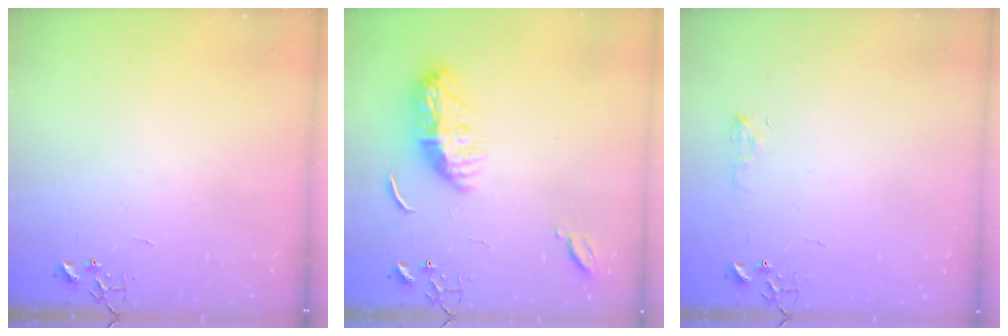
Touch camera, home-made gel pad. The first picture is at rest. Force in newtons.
{"total": 11.1, "press": 11.0, "slide": 1.0}
{"total": 6.0, "press": 6.0, "slide": 0.6}